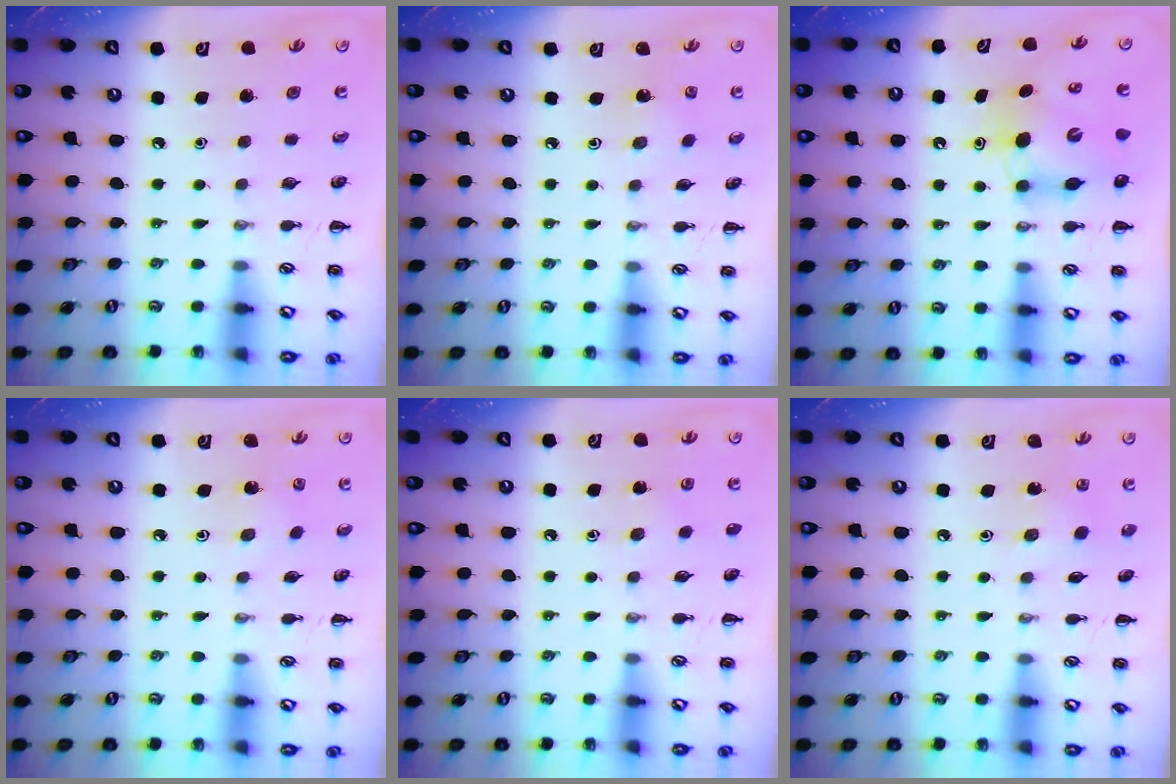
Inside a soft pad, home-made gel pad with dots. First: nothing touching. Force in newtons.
{"total": 1.1, "press": 1.0, "slide": 0.5}
{"total": 6.8, "press": 6.7, "slide": 1.2}
{"total": 1.4, "press": 1.3, "slide": 0.5}
{"total": 3.5, "press": 3.3, "slide": 1.2}
{"total": 2.1, "press": 2.1, "slide": 0.5}